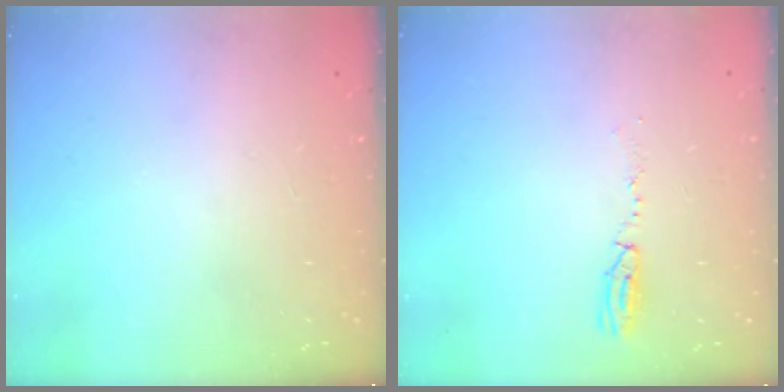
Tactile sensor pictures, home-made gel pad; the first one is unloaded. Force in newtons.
{"total": 10.5, "press": 5.2, "slide": 9.1}